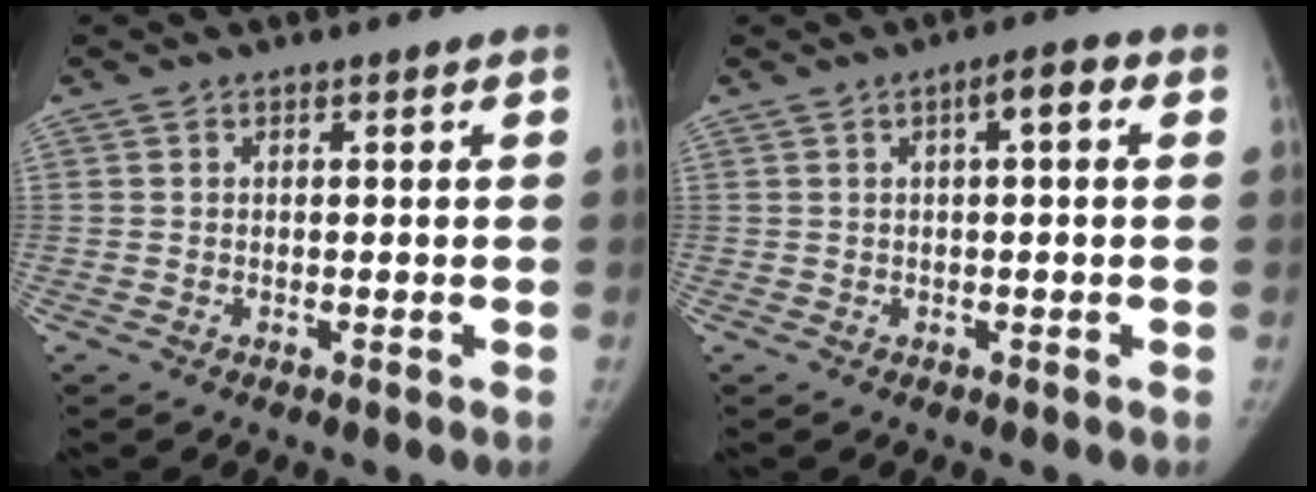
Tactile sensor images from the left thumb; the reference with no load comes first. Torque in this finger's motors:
{"motor_torque": [-0.25, 0.14, 0.20, 0.69, 0.01]}